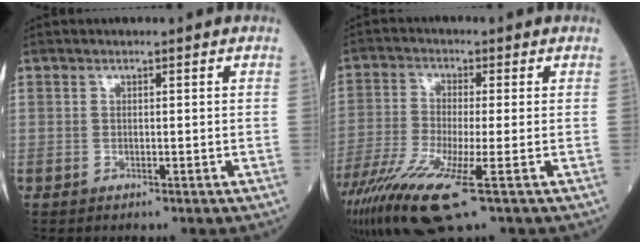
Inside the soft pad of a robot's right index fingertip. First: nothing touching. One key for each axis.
{"total": 12.9, "fx": -6.7, "fy": 1.6, "fz": 10.9, "tx": -0.222, "ty": -0.035, "tz": -0.123}